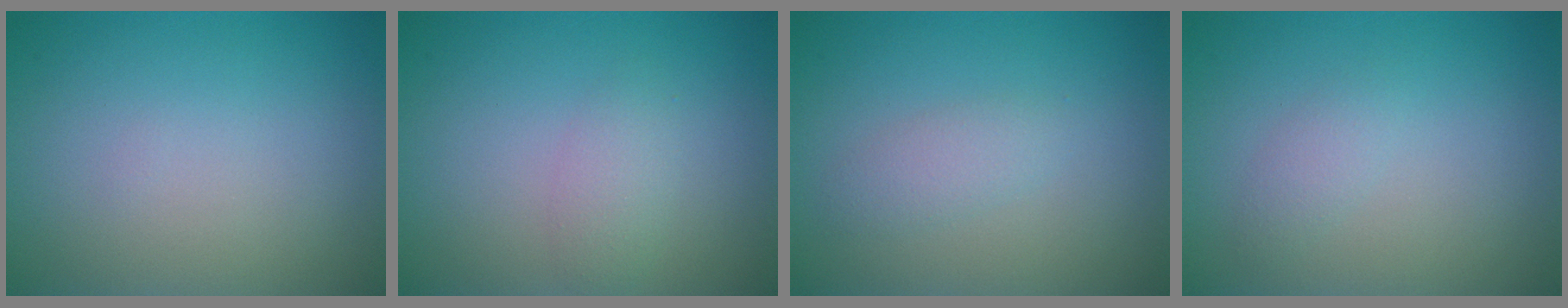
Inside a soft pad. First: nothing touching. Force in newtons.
{"total": 1.6, "press": 1.6, "slide": 0.0}
{"total": 1.6, "press": 1.6, "slide": 0.0}
{"total": 1.2, "press": 1.2, "slide": 0.0}